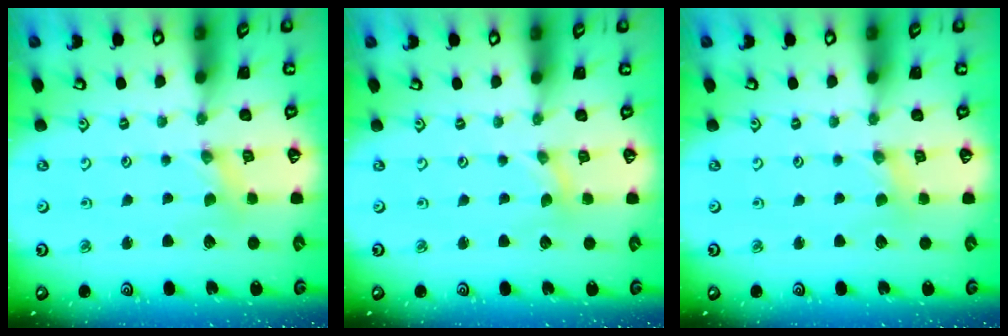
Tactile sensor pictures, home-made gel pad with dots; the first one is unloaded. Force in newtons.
{"total": 0.0}
{"total": 1.1, "press": 1.1, "slide": 0.2}